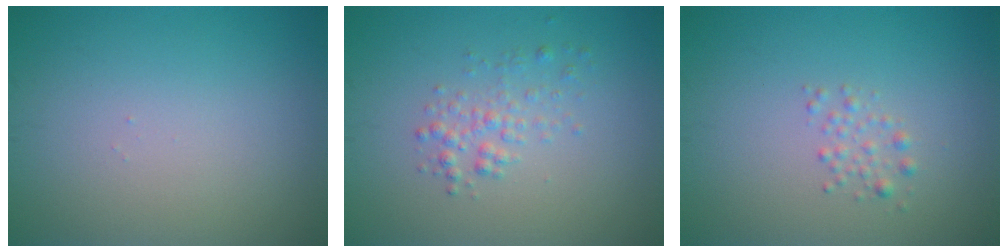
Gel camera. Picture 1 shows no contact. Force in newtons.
{"total": 1.8, "press": 1.8, "slide": 0.1}
{"total": 1.2, "press": 1.2, "slide": 0.0}